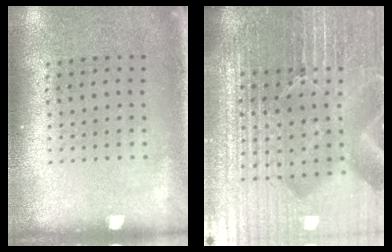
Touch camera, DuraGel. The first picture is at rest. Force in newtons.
{"total": 7.0, "press": 6.2, "slide": 3.4}